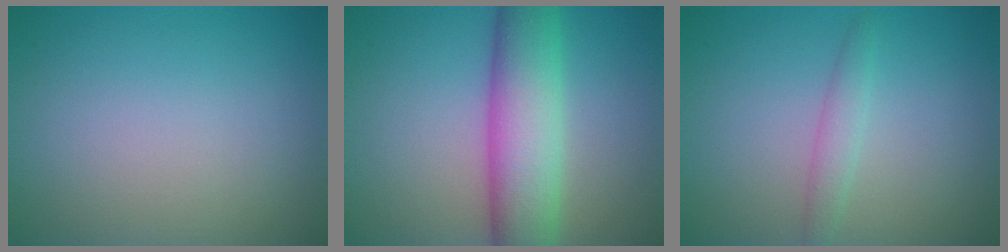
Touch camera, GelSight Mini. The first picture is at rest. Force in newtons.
{"total": 7.8, "press": 7.8, "slide": 0.2}
{"total": 1.6, "press": 1.6, "slide": 0.0}